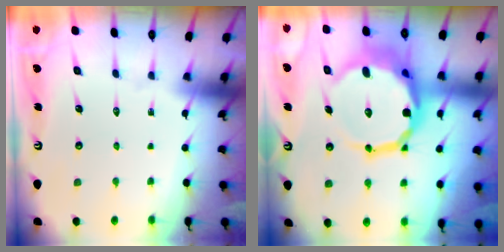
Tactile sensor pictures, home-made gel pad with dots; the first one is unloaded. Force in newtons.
{"total": 17.0, "press": 16.5, "slide": 4.3}